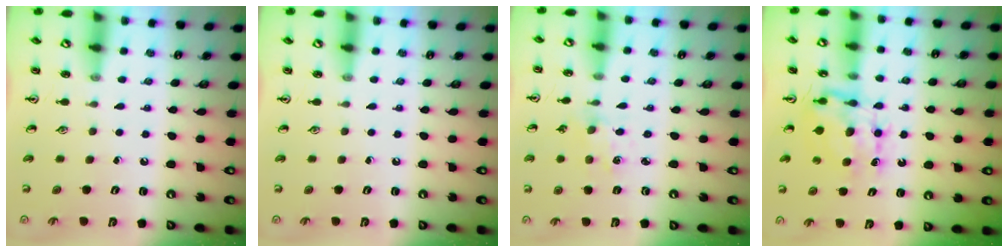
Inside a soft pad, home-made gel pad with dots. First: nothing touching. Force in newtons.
{"total": 0.0}
{"total": 1.1, "press": 1.0, "slide": 0.2}
{"total": 7.2, "press": 7.2, "slide": 0.6}